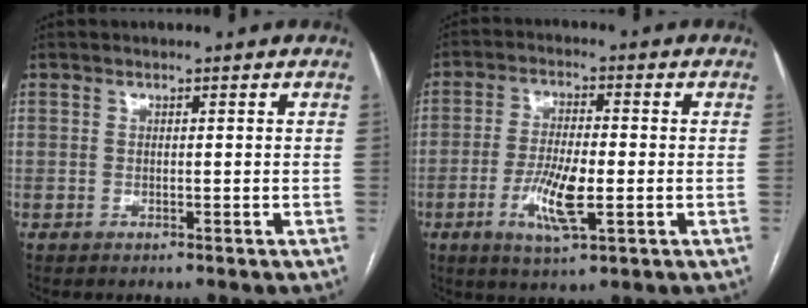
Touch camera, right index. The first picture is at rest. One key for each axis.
{"total": 8.2, "fx": -2.3, "fy": 1.8, "fz": 7.6, "tx": -0.150, "ty": -0.007, "tz": -0.040}